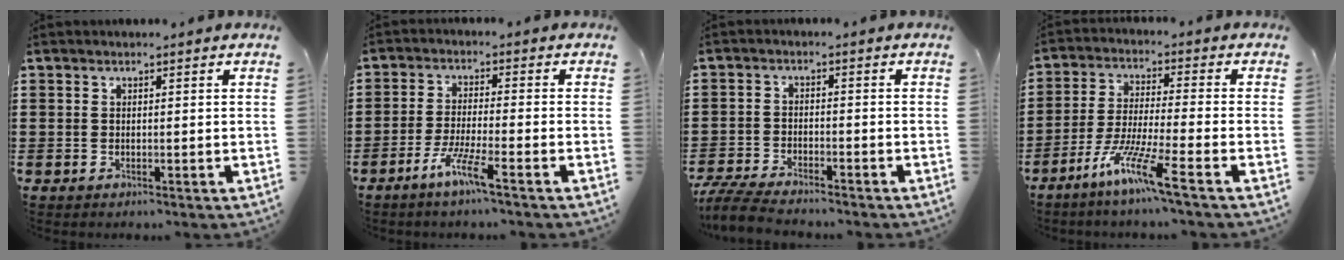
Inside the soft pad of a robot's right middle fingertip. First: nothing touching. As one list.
[{"total": 5.5, "force": [-3.6, 0.1, 4.1], "torque": [-0.087, -0.008, -0.069]}, {"total": 5.0, "force": [-4.8, 0.4, 1.6], "torque": [-0.054, -0.012, -0.099]}, {"total": 8.7, "force": [-6.0, -0.2, 6.3], "torque": [-0.134, -0.014, -0.121]}]